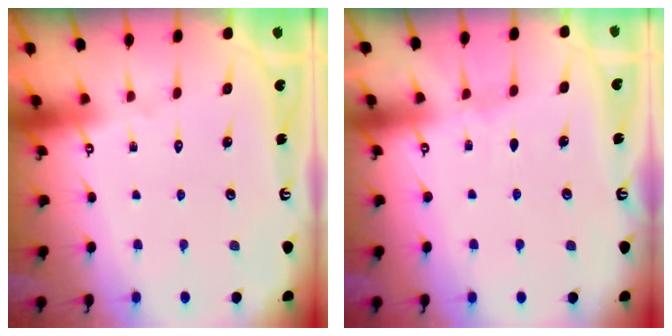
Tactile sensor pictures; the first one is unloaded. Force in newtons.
{"total": 2.1, "press": 2.1, "slide": 0.3}